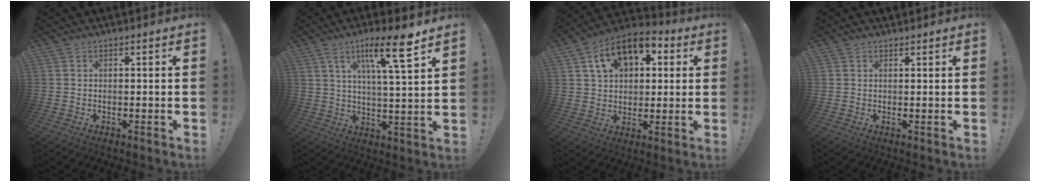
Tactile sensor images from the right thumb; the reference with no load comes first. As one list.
[{"total": 14.0, "force": [7.4, 1.8, 11.8], "torque": [-0.197, -0.031, 0.109]}, {"total": 14.4, "force": [6.4, 9.6, 8.6], "torque": [-0.143, -0.014, 0.120]}, {"total": 0.8, "force": [0.8, 0.3, 0.0], "torque": [0.008, -0.005, 0.015]}]